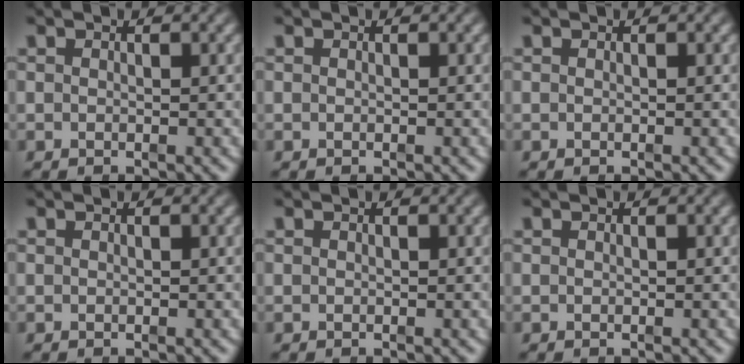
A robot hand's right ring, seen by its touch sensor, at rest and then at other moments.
{"total": 0.0}
{"total": 0.0}
{"total": 0.0}
{"total": 0.0}
{"total": 0.0}